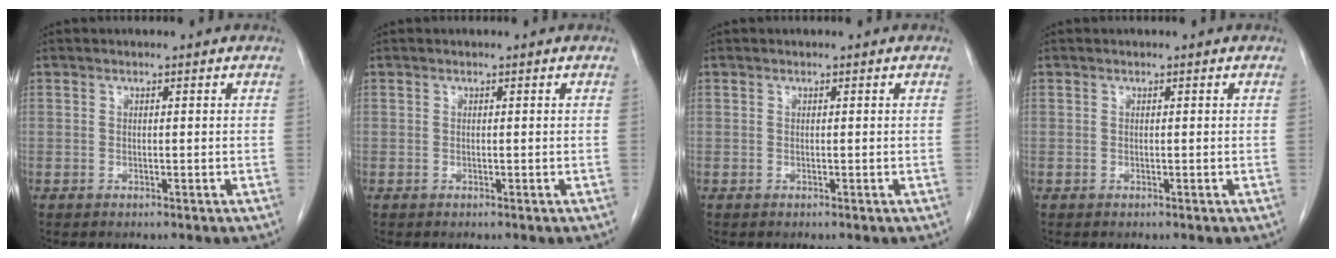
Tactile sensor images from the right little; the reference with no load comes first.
{"total": 0.0}
{"total": 0.0}
{"total": 0.0}